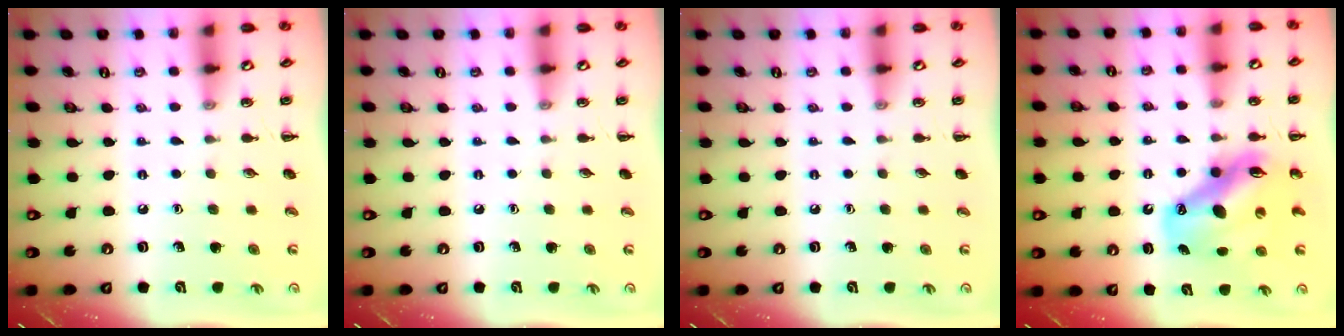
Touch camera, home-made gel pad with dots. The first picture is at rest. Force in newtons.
{"total": 0.0}
{"total": 0.0}
{"total": 12.7, "press": 12.2, "slide": 3.7}